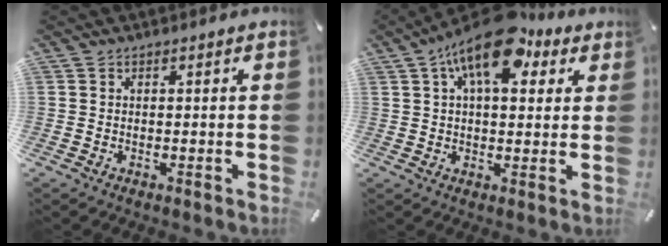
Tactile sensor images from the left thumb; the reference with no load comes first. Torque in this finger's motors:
{"motor_torque": [0.81, 0.84, 1.76, -1.01, 0.54]}